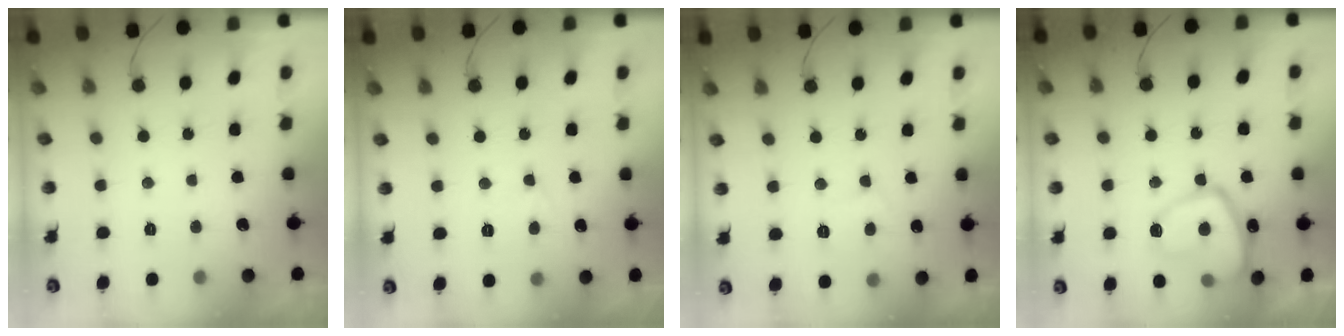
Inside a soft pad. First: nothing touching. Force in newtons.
{"total": 4.3, "press": 4.3, "slide": 0.5}
{"total": 4.8, "press": 4.8, "slide": 0.6}
{"total": 14.6, "press": 14.6, "slide": 1.5}